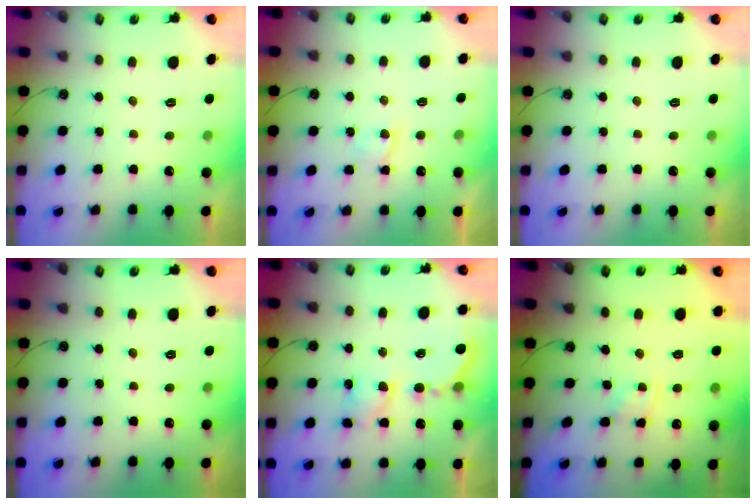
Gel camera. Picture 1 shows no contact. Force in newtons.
{"total": 3.4, "press": 3.3, "slide": 0.5}
{"total": 0.0}
{"total": 0.0}
{"total": 6.3, "press": 6.3, "slide": 0.6}
{"total": 2.9, "press": 2.9, "slide": 0.4}